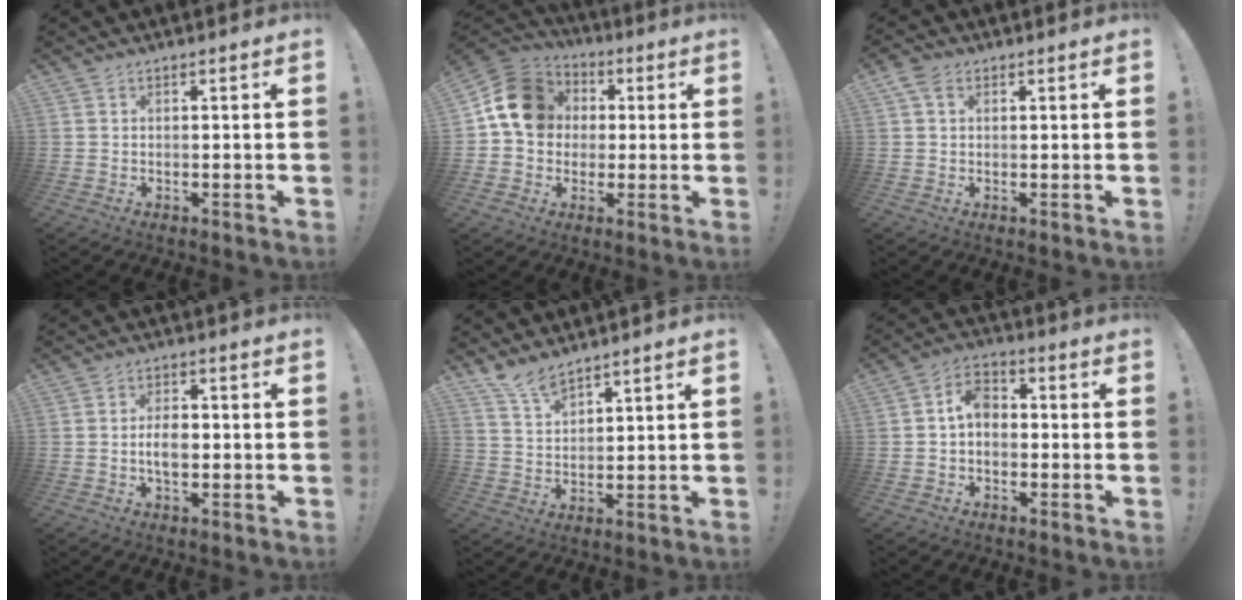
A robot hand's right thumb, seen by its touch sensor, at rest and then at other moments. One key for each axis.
{"total": 15.3, "fx": 2.8, "fy": 13.0, "fz": 7.7, "tx": -0.109, "ty": 0.008, "tz": 0.061}
{"total": 3.7, "fx": 1.5, "fy": 2.5, "fz": 2.3, "tx": -0.042, "ty": 0.001, "tz": 0.029}
{"total": 4.7, "fx": -0.8, "fy": 2.5, "fz": 3.9, "tx": -0.054, "ty": -0.001, "tz": -0.021}
{"total": 6.3, "fx": 5.6, "fy": 1.5, "fz": 2.6, "tx": -0.051, "ty": -0.037, "tz": 0.103}
{"total": 7.0, "fx": -0.2, "fy": 5.1, "fz": 4.8, "tx": -0.074, "ty": 0.015, "tz": -0.001}